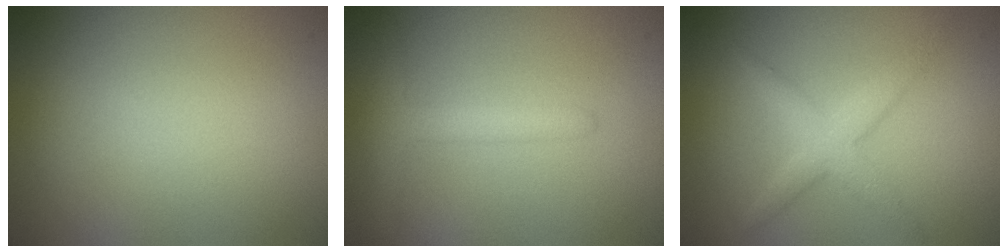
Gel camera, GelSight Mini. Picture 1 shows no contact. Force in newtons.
{"total": 2.6, "press": 2.6, "slide": 0.2}
{"total": 2.9, "press": 2.9, "slide": 0.1}